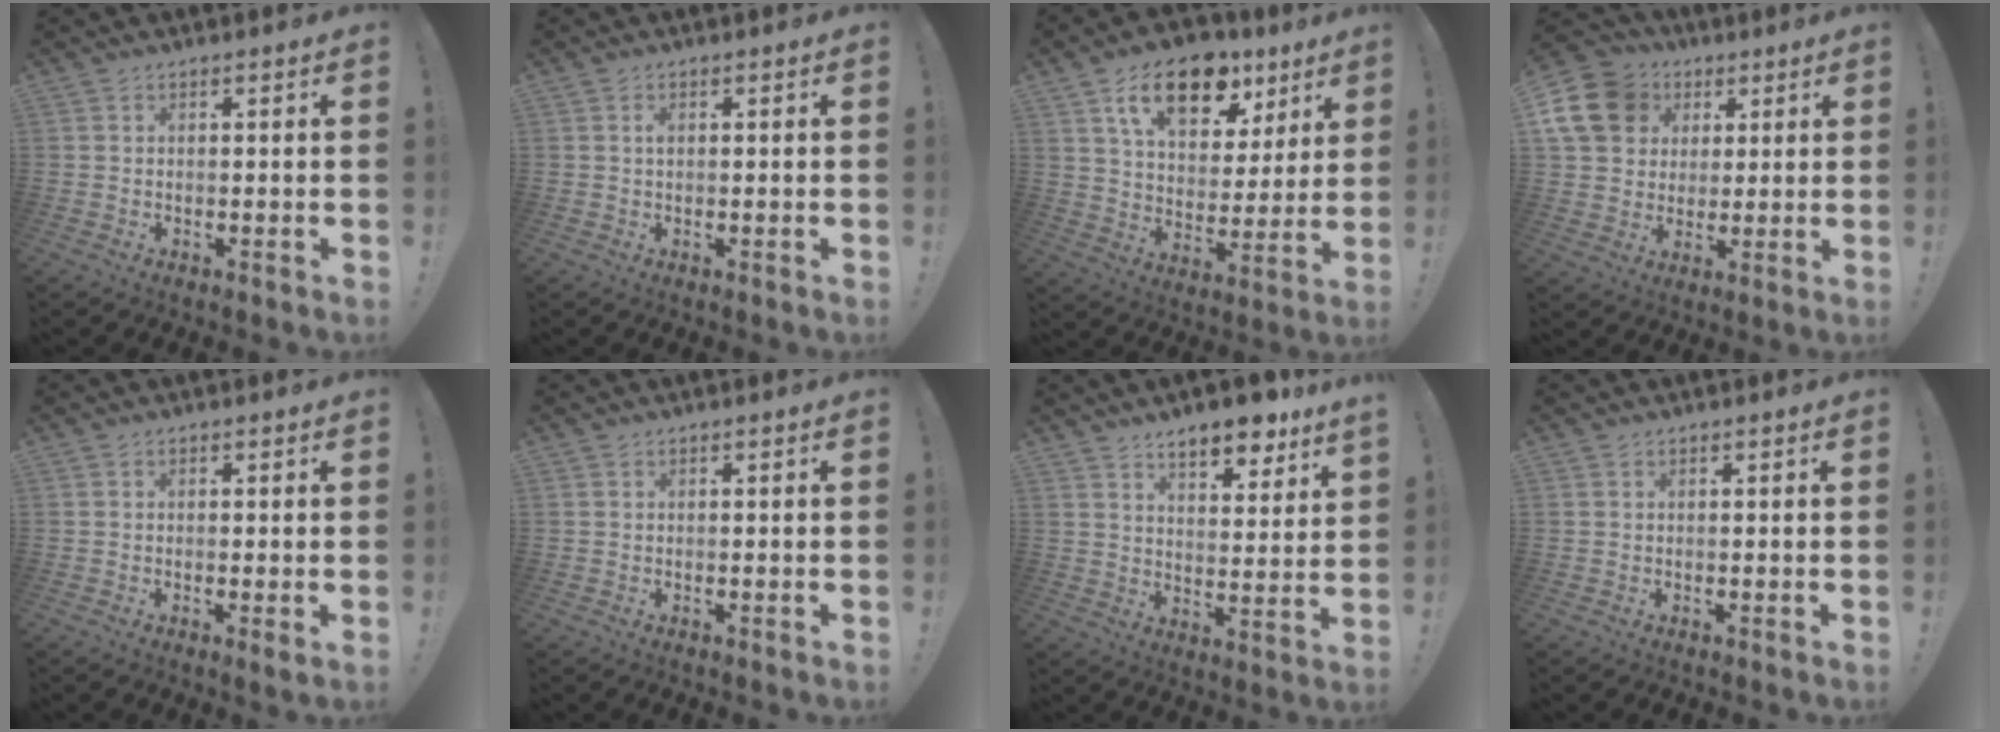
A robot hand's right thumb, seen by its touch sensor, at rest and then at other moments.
{"total": 1.0, "force": [0.1, 0.5, 0.9], "torque": [-0.015, 0.001, 0.001]}
{"total": 18.0, "force": [10.5, 9.8, 10.8], "torque": [-0.169, -0.050, 0.183]}
{"total": 16.5, "force": [5.5, 13.6, 7.6], "torque": [-0.124, -0.016, 0.116]}
{"total": 1.6, "force": [0.1, -0.1, 1.6], "torque": [-0.023, -0.003, 0.000]}
{"total": 0.0}
{"total": 9.4, "force": [7.8, 2.1, 4.9], "torque": [-0.072, -0.056, 0.134]}
{"total": 0.0}